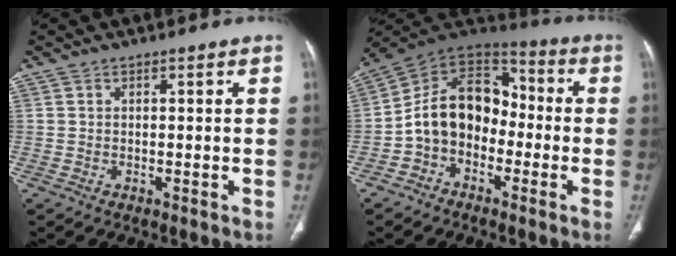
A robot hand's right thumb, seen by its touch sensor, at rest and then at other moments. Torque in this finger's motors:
{"motor_torque": [2.18, 2.07, 1.55, -0.90, 0.15]}